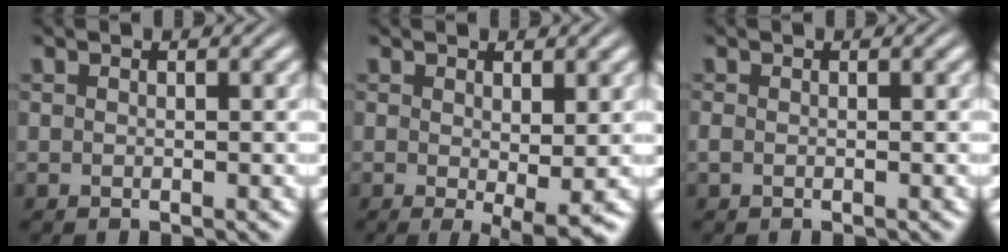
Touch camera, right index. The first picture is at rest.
{"total": 2.9, "force": [-0.8, 0.4, 2.7], "torque": [-0.036, -0.022, -0.003]}
{"total": 0.9, "force": [-0.4, 0.6, 0.3], "torque": [-0.017, -0.007, -0.004]}